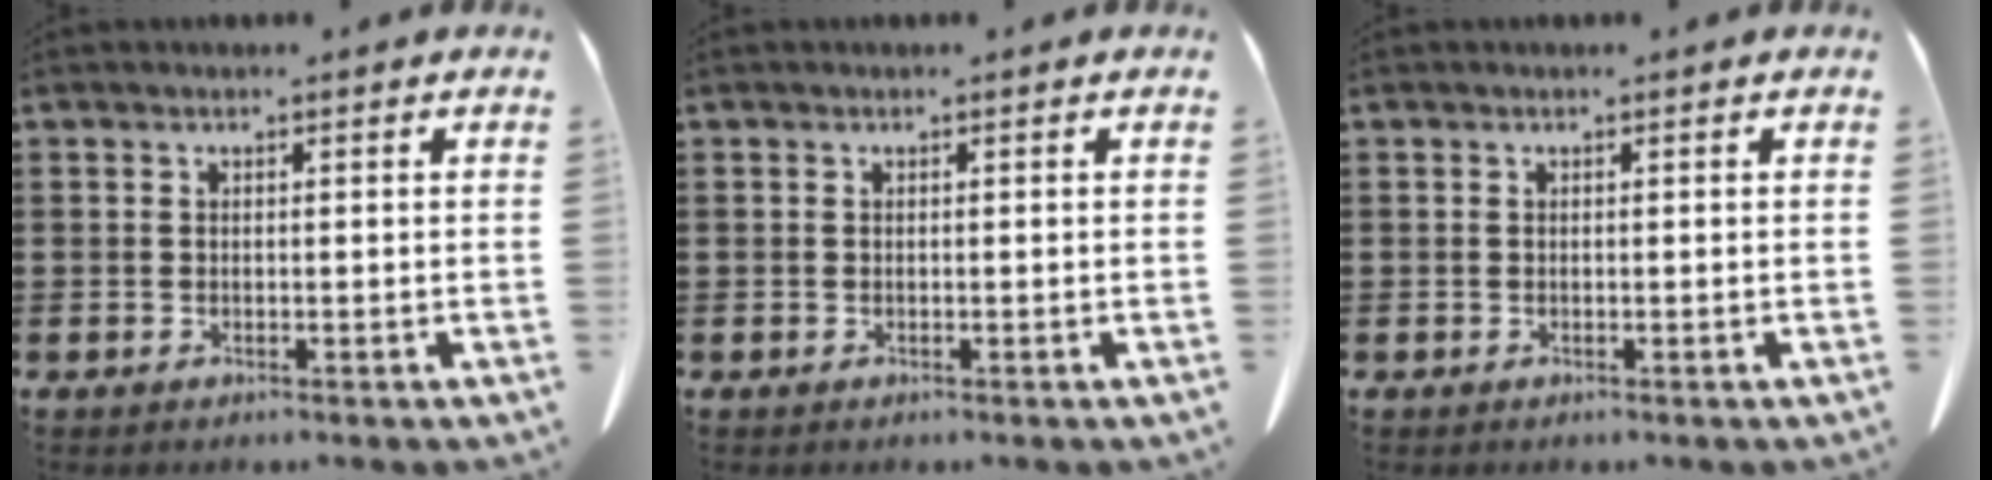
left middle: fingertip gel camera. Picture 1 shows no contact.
{"total": 0.0}
{"total": 0.0}